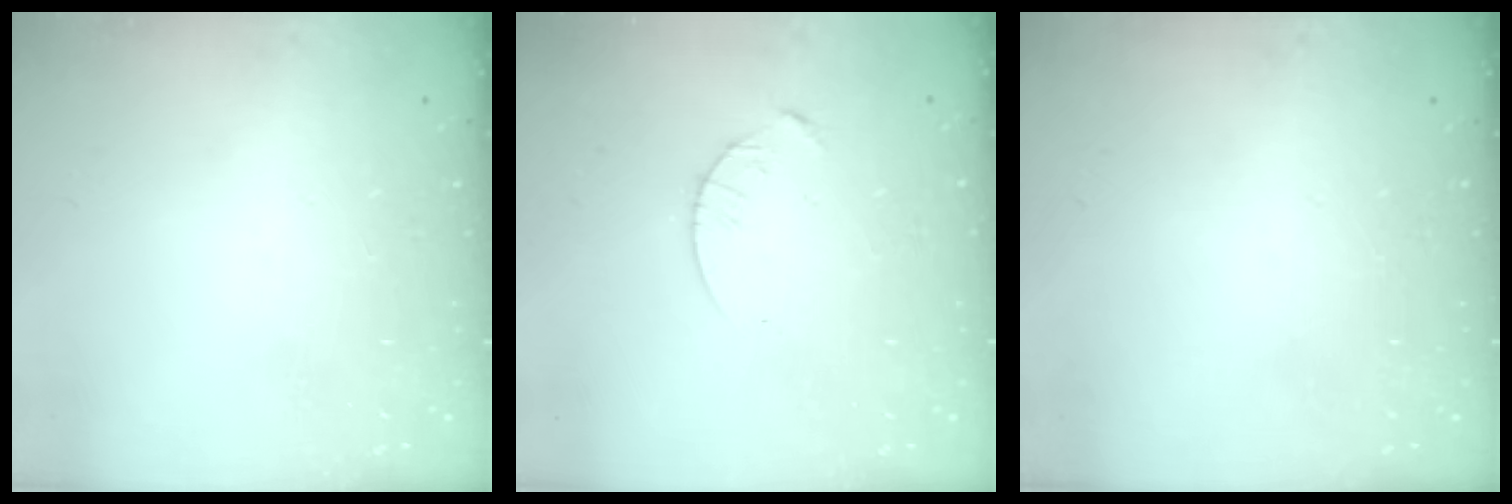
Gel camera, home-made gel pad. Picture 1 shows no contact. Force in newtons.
{"total": 4.3, "press": 4.2, "slide": 0.5}
{"total": 0.0}